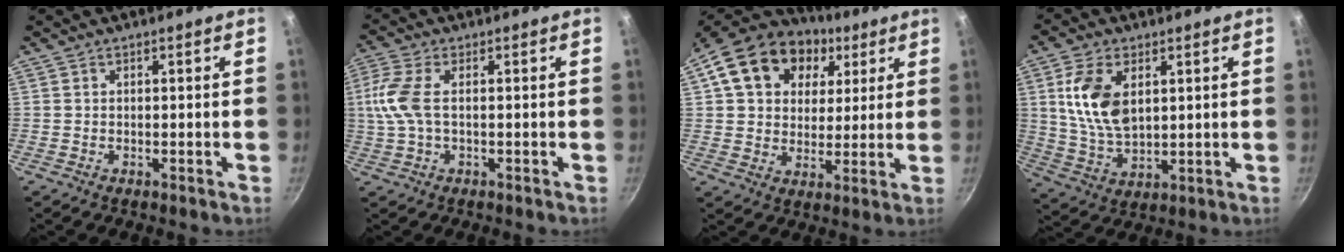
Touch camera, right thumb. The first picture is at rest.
{"total": 7.5, "force": [0.2, 3.4, 6.7], "torque": [-0.157, 0.012, -0.001]}
{"total": 20.1, "force": [7.5, 15.1, 11.0], "torque": [-0.182, 0.012, 0.117]}
{"total": 11.9, "force": [3.3, 7.0, 9.1], "torque": [-0.166, -0.021, 0.071]}